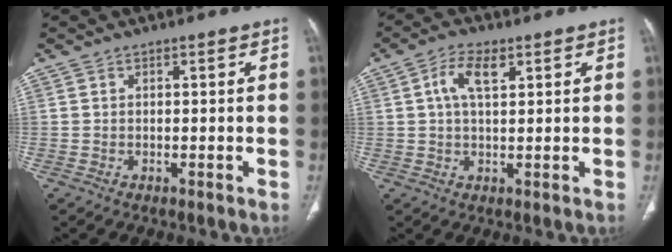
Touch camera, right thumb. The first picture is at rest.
{"total": 5.7, "force": [2.1, 2.7, 4.6], "torque": [-0.089, 0.005, 0.038]}